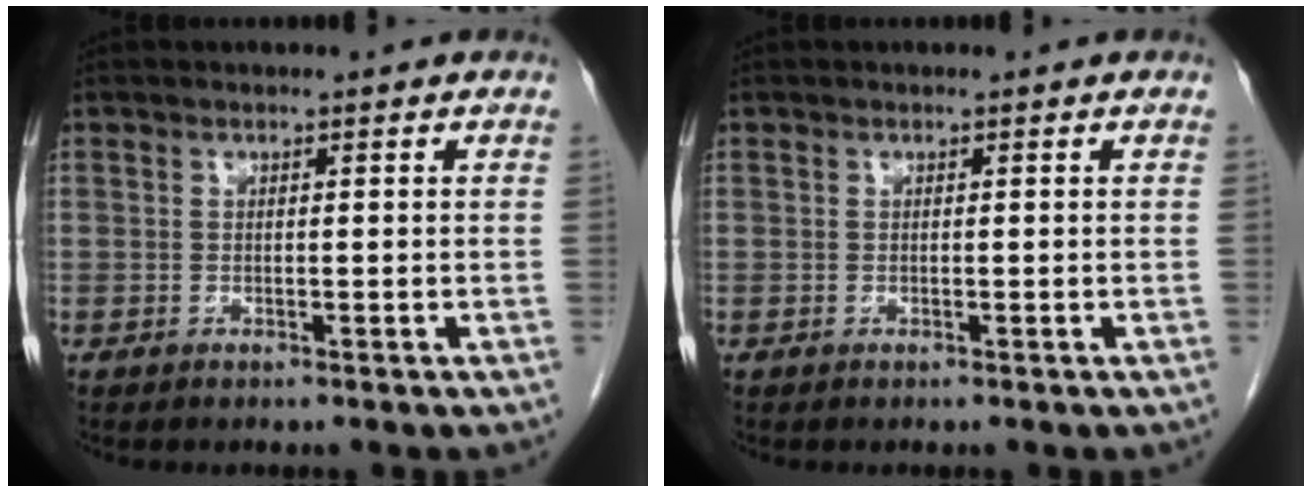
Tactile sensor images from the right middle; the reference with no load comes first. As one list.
[{"total": 0.0}]